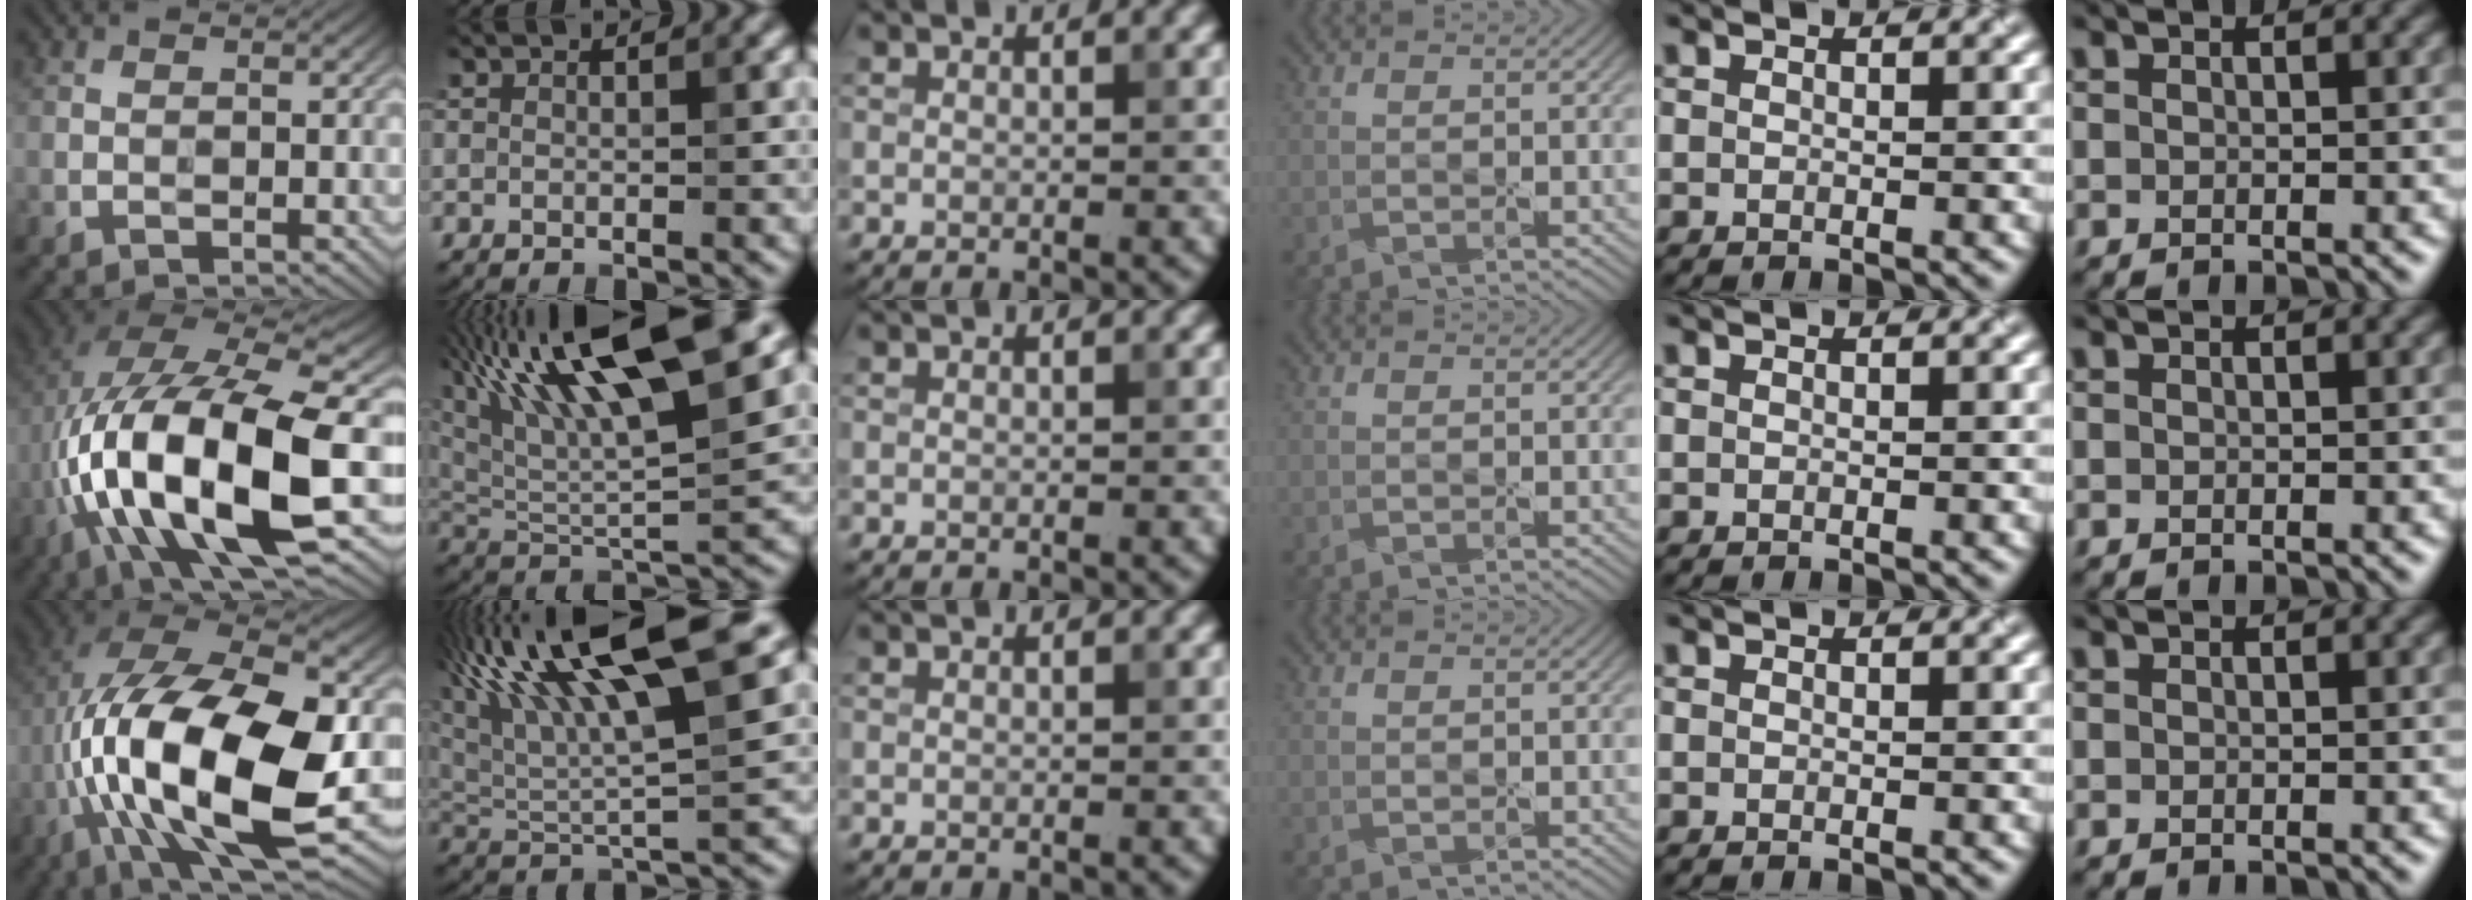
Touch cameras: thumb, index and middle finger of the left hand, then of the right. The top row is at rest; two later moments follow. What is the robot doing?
{"motion": "peel", "object": "tape"}